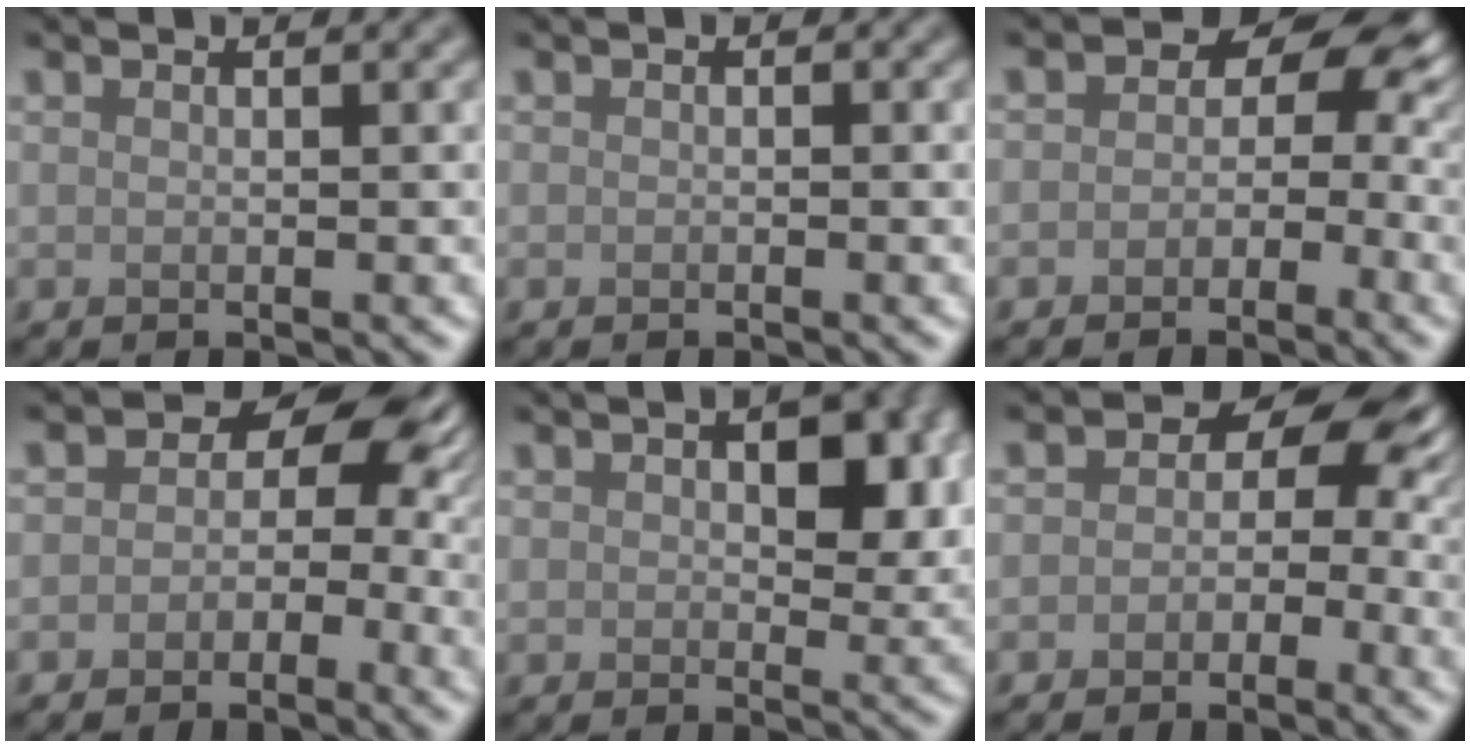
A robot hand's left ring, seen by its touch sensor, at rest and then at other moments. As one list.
[{"total": 0.5, "force": [-0.4, 0.2, -0.2], "torque": [0.005, -0.002, -0.005]}, {"total": 4.9, "force": [-0.6, 3.9, 2.9], "torque": [-0.015, 0.005, -0.023]}, {"total": 5.1, "force": [-0.7, 4.0, 3.0], "torque": [-0.010, 0.007, -0.029]}, {"total": 5.6, "force": [1.1, 3.3, 4.3], "torque": [-0.068, -0.003, 0.026]}, {"total": 5.5, "force": [-0.2, 4.4, 3.3], "torque": [-0.006, 0.008, -0.023]}]